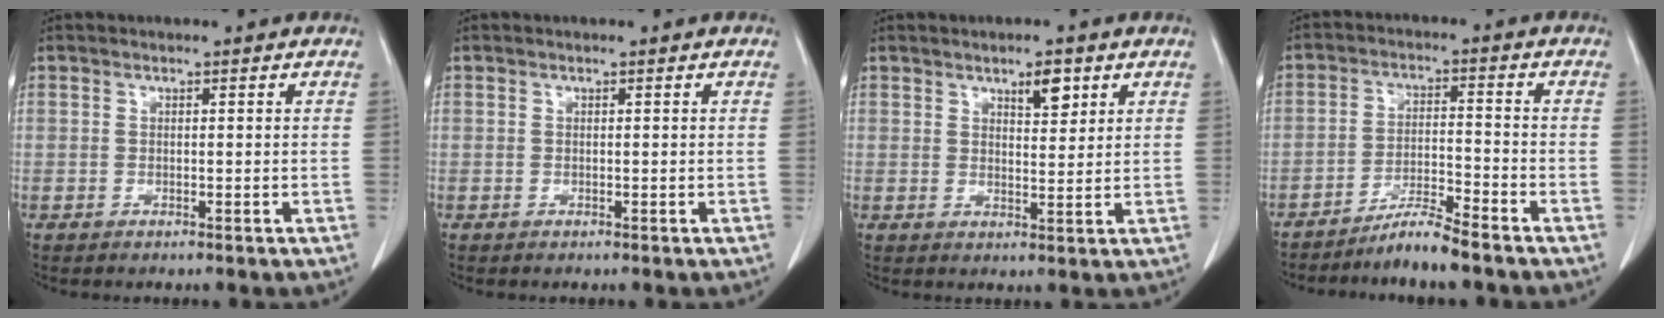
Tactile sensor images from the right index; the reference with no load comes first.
{"total": 0.0}
{"total": 3.7, "force": [2.2, 1.3, 2.7], "torque": [-0.042, -0.003, 0.036]}
{"total": 5.4, "force": [-4.7, -0.6, 2.5], "torque": [-0.044, -0.018, -0.089]}